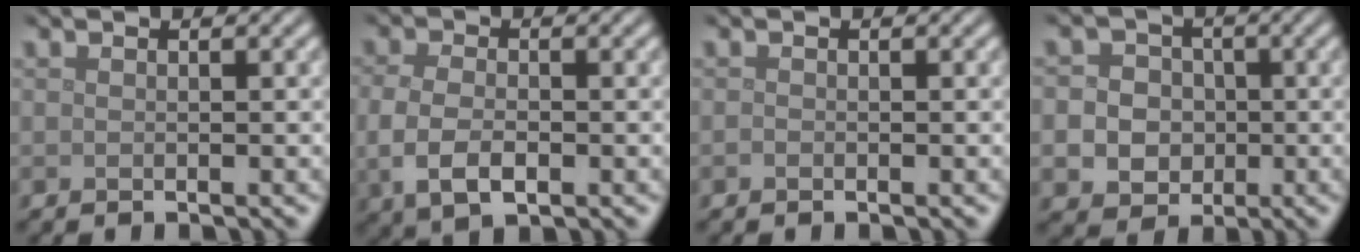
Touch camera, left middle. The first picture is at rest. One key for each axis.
{"total": 3.9, "fx": -0.8, "fy": 2.3, "fz": 3.0, "tx": -0.070, "ty": -0.008, "tz": -0.015}
{"total": 0.0}
{"total": 7.4, "fx": -0.8, "fy": 6.9, "fz": 2.6, "tx": -0.036, "ty": 0.013, "tz": -0.044}